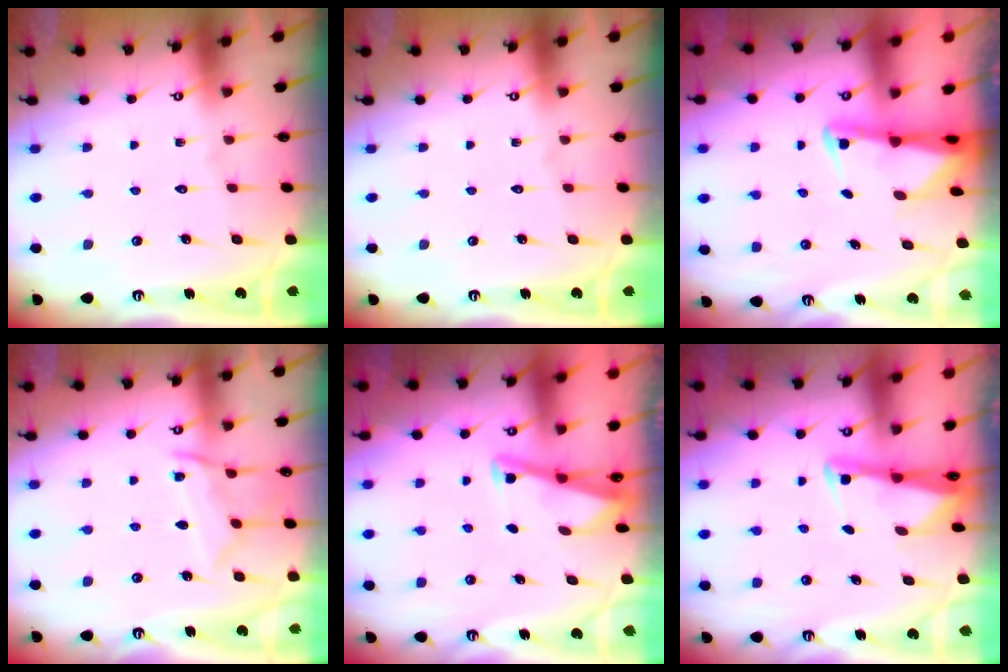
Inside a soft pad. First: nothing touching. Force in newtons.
{"total": 0.0}
{"total": 2.5, "press": 2.5, "slide": 0.5}
{"total": 9.5, "press": 9.4, "slide": 1.0}
{"total": 2.8, "press": 2.8, "slide": 0.4}
{"total": 2.7, "press": 2.7, "slide": 0.3}